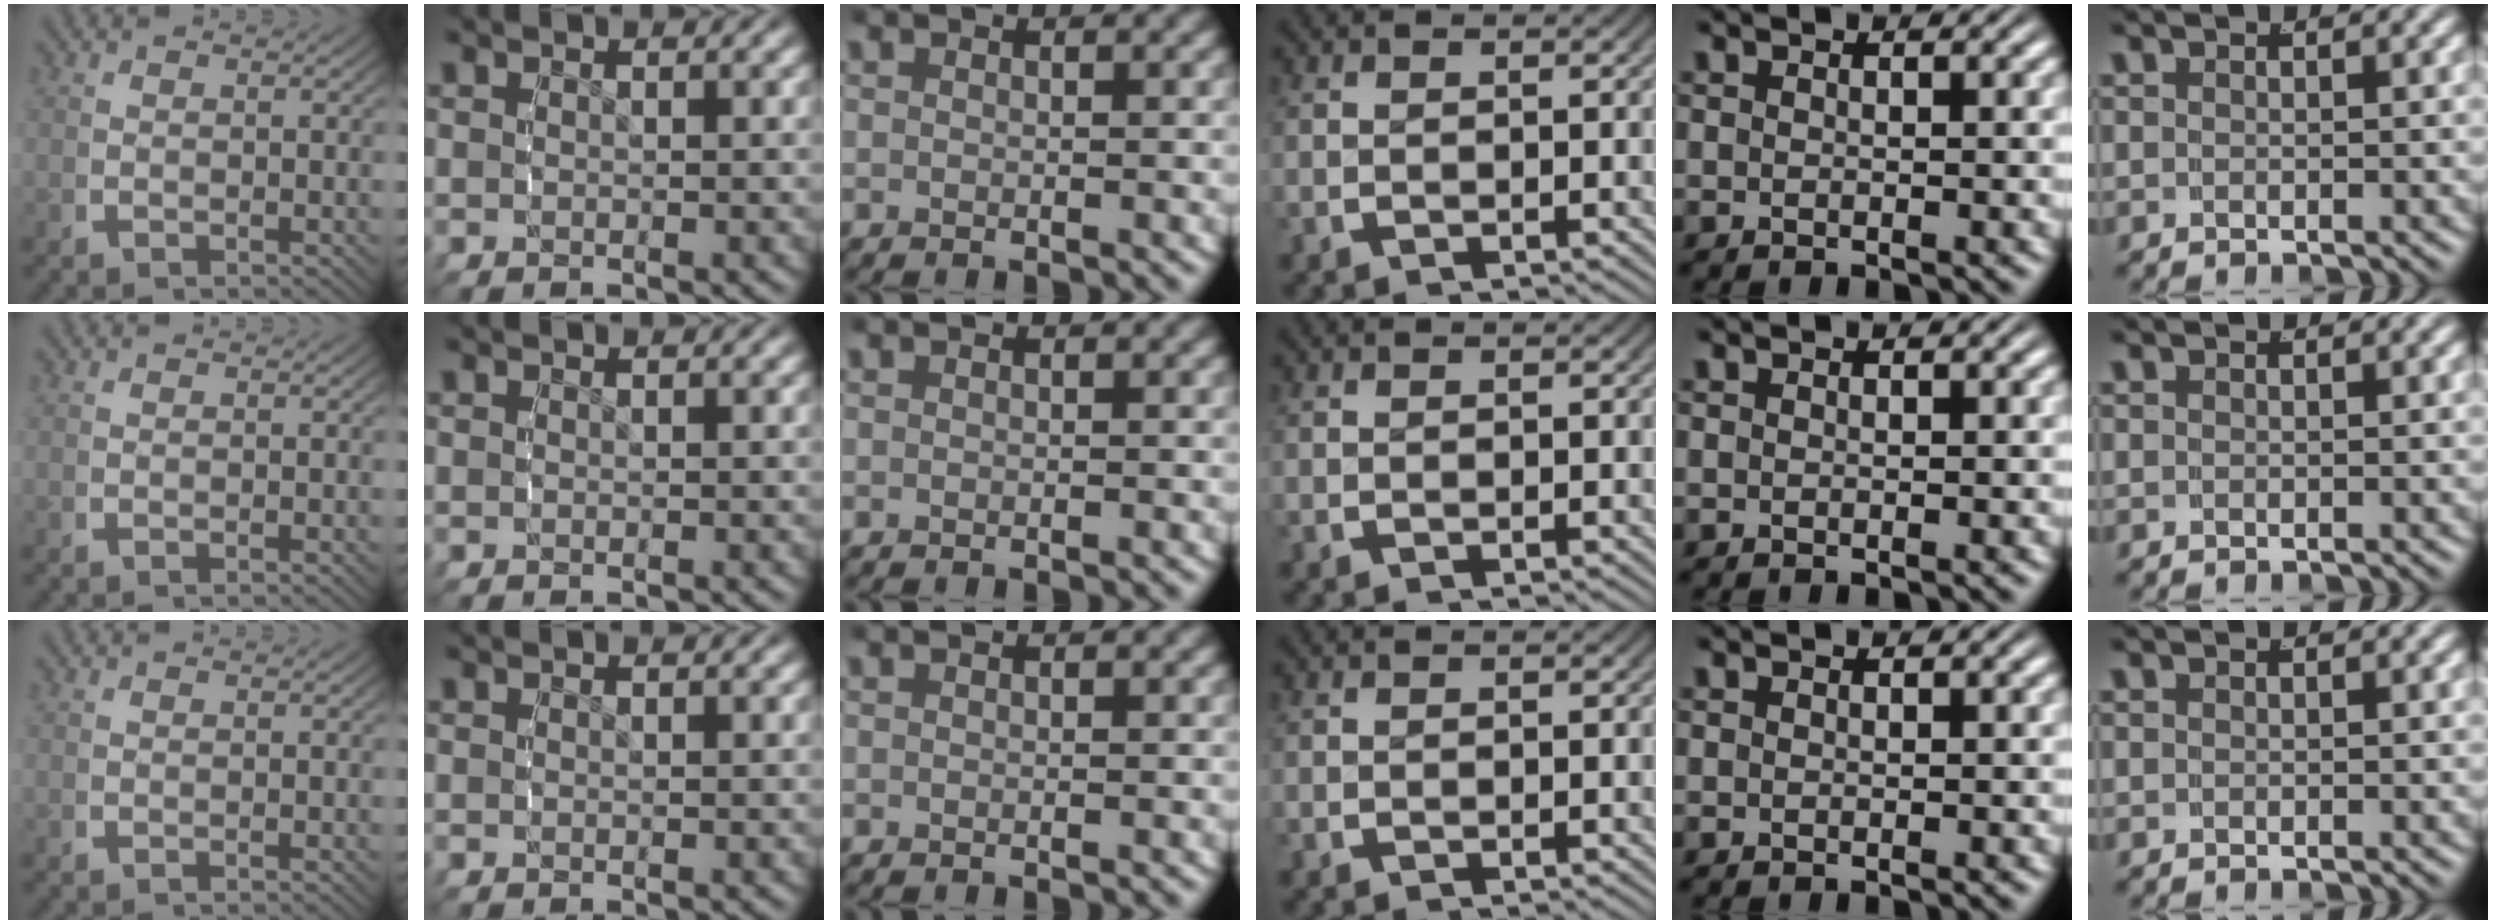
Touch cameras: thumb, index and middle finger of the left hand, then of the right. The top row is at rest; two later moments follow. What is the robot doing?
{"motion": "grasp_and_lifting", "object": "bowl"}